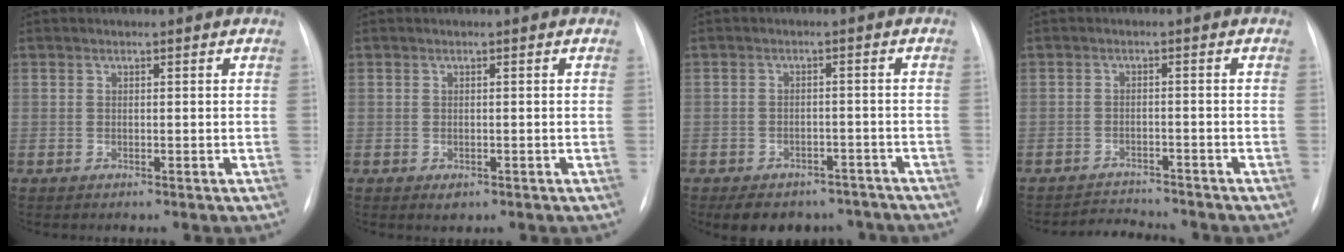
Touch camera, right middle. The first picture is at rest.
{"total": 1.2, "force": [-0.6, 0.8, 0.7], "torque": [-0.011, -0.001, -0.001]}
{"total": 10.8, "force": [-8.6, 5.9, 2.9], "torque": [-0.031, 0.012, -0.104]}
{"total": 4.2, "force": [-4.2, 0.3, 0.0], "torque": [-0.004, -0.004, -0.066]}